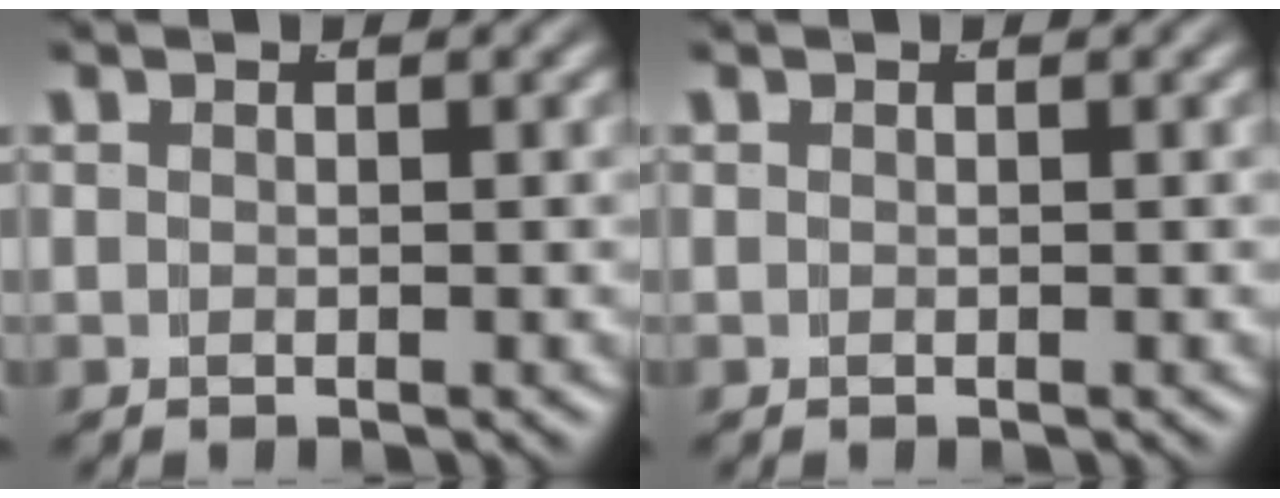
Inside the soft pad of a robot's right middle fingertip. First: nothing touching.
{"total": 0.0}